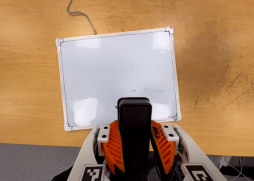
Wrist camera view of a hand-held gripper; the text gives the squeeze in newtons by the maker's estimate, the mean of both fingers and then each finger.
{"total": 6.1, "left": 5.2, "right": 7.1}